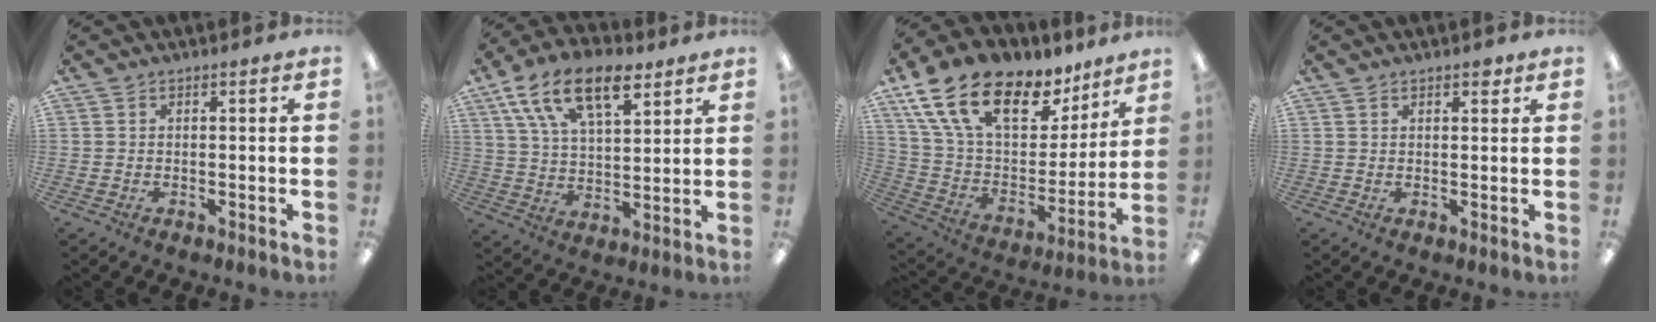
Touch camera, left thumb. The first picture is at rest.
{"total": 16.6, "force": [9.9, 8.2, 10.5], "torque": [-0.178, -0.030, 0.175]}
{"total": 21.6, "force": [13.1, 11.5, 12.7], "torque": [-0.236, -0.065, 0.235]}
{"total": 2.4, "force": [1.6, 1.1, 1.4], "torque": [-0.013, -0.004, 0.024]}